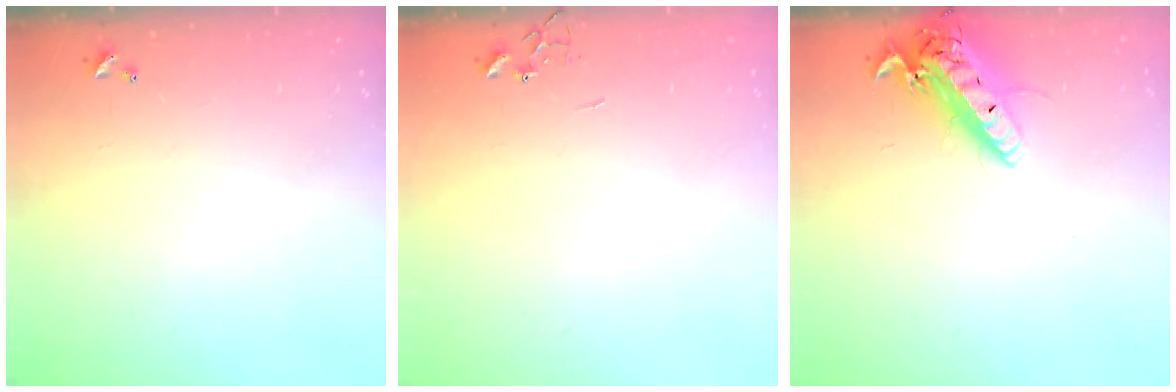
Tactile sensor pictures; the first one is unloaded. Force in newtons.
{"total": 0.0}
{"total": 17.4, "press": 16.9, "slide": 4.1}